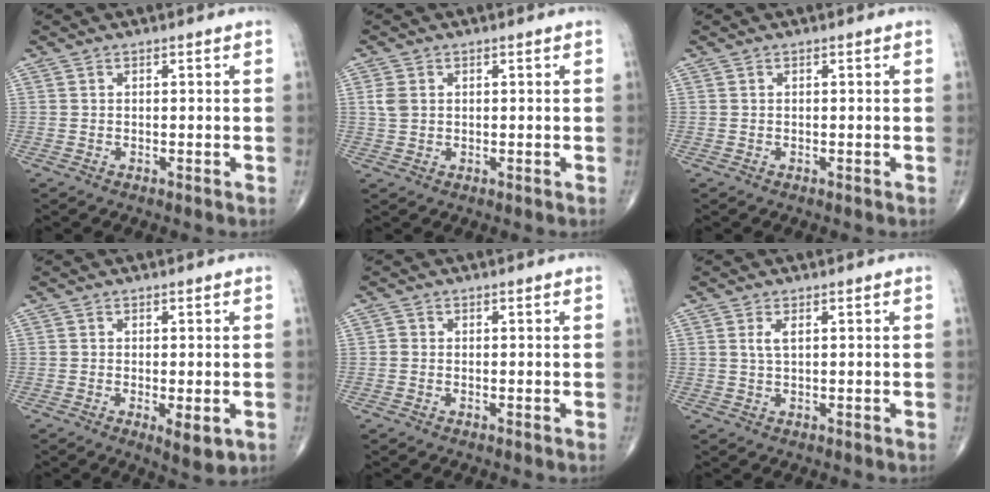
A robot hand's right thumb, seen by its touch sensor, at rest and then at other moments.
{"total": 2.7, "force": [0.5, 2.0, 1.7], "torque": [-0.036, 0.002, 0.013]}
{"total": 0.0}
{"total": 4.4, "force": [-1.2, 1.5, 3.9], "torque": [-0.059, -0.012, -0.016]}
{"total": 0.7, "force": [-0.2, 0.6, 0.3], "torque": [-0.001, 0.002, -0.008]}
{"total": 1.8, "force": [0.6, 0.6, 1.6], "torque": [-0.037, 0.001, 0.015]}